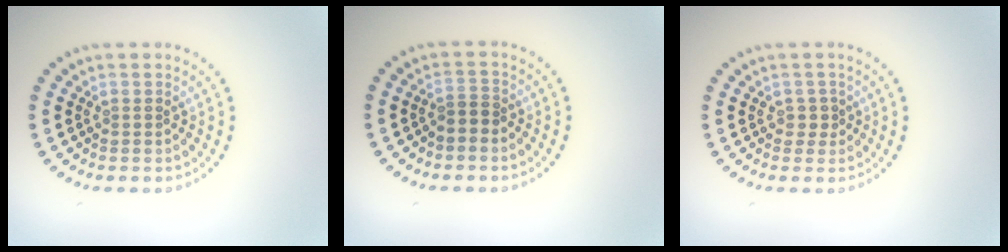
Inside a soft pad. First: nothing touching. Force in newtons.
{"total": 1.6, "press": 1.3, "slide": 0.9}
{"total": 1.1, "press": 0.9, "slide": 0.6}